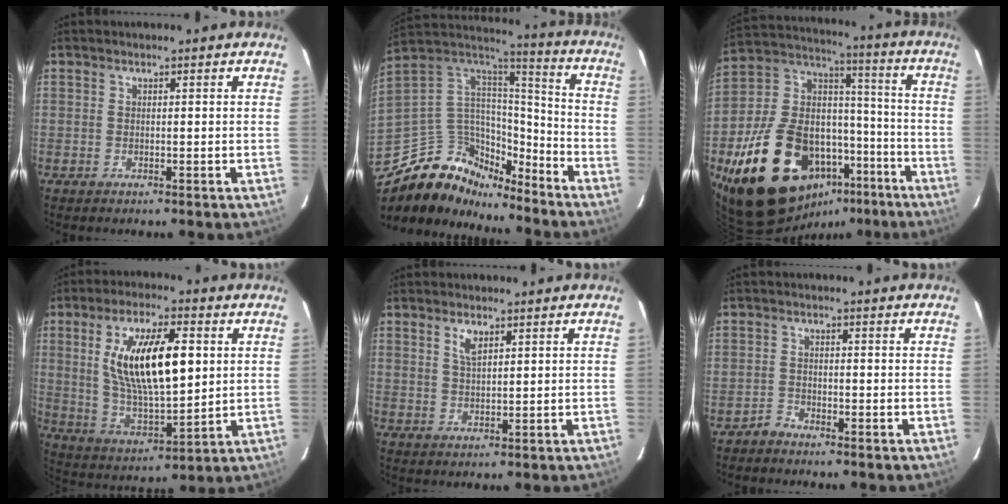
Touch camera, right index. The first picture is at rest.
{"total": 16.8, "force": [-12.8, 9.2, 5.8], "torque": [-0.142, 0.033, -0.221]}
{"total": 27.6, "force": [-13.8, 16.7, 17.0], "torque": [-0.343, 0.029, -0.201]}
{"total": 18.0, "force": [4.0, 6.6, 16.2], "torque": [-0.293, 0.004, 0.084]}
{"total": 3.1, "force": [1.7, 1.2, 2.2], "torque": [-0.040, 0.001, 0.034]}
{"total": 1.8, "force": [-1.7, 0.6, -0.3], "torque": [0.004, 0.005, -0.035]}